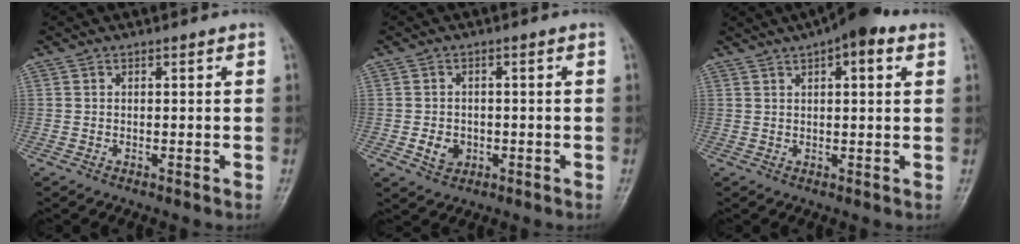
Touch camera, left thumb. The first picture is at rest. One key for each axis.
{"total": 3.8, "fx": -1.0, "fy": 3.1, "fz": 1.9, "tx": -0.021, "ty": 0.002, "tz": -0.012}
{"total": 9.1, "fx": 4.8, "fy": 3.1, "fz": 7.0, "tx": -0.092, "ty": 0.008, "tz": 0.063}